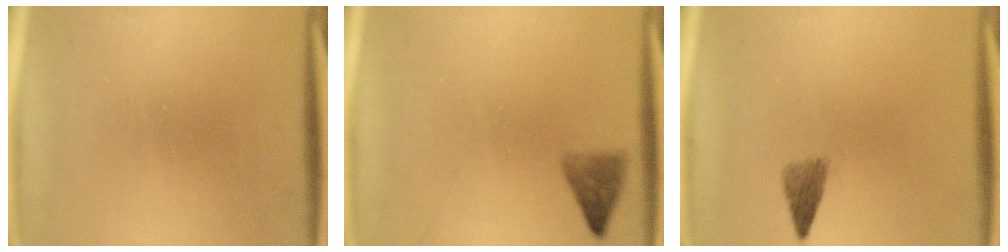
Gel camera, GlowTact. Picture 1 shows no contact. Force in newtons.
{"total": 2.0}
{"total": 2.2}